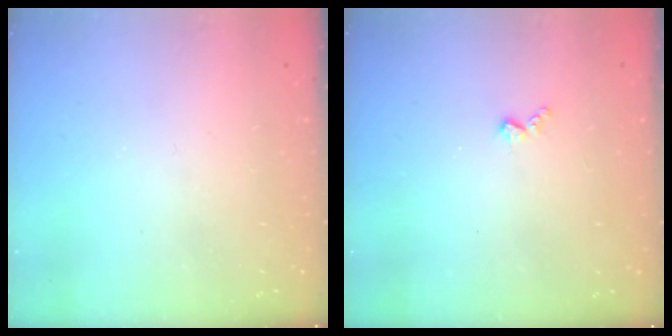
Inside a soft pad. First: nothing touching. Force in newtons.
{"total": 3.7, "press": 3.6, "slide": 0.5}